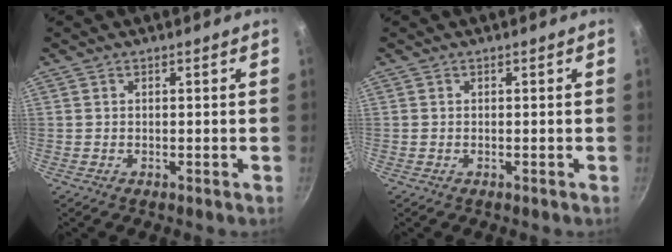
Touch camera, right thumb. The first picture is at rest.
{"total": 0.0}